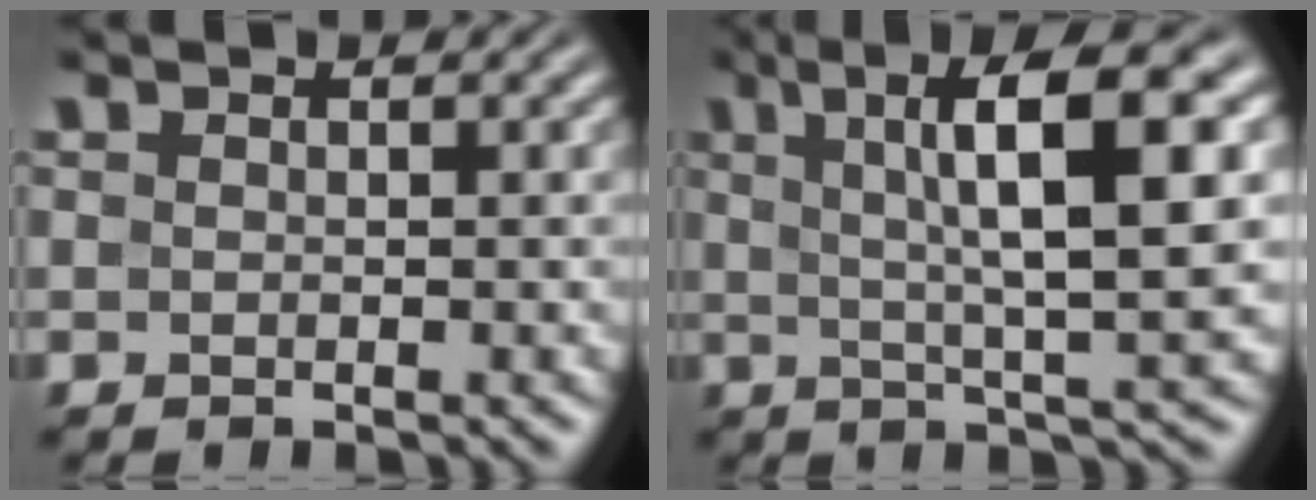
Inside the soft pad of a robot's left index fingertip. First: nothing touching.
{"total": 10.7, "force": [3.2, 2.4, 10.0], "torque": [-0.136, 0.014, 0.046]}